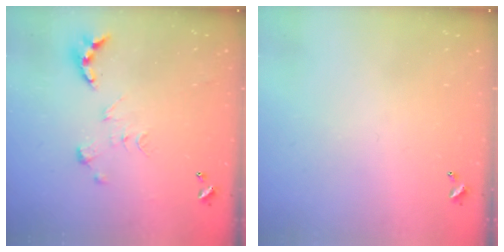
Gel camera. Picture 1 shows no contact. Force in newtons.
{"total": 0.0}